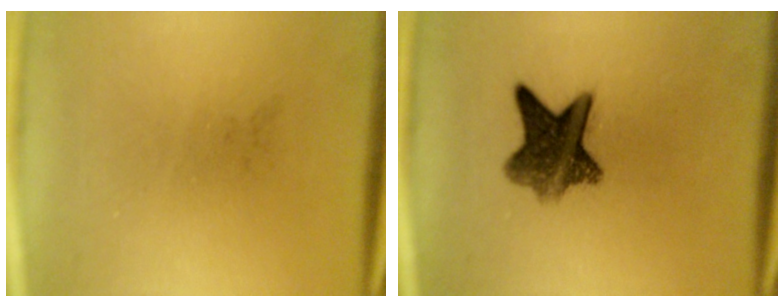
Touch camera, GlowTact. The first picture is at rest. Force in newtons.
{"total": 8.4}